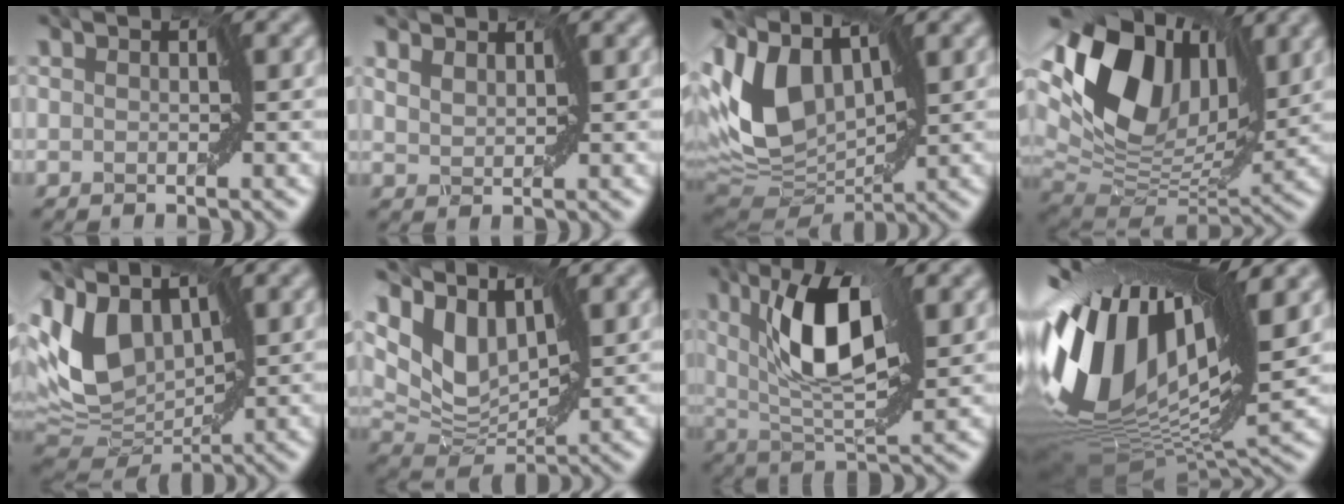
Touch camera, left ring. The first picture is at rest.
{"total": 2.1, "force": [1.9, 0.8, 0.3], "torque": [-0.019, -0.001, 0.026]}
{"total": 9.9, "force": [3.6, 6.0, 7.1], "torque": [-0.162, 0.007, 0.062]}
{"total": 13.3, "force": [4.5, 8.4, 9.2], "torque": [-0.178, 0.011, 0.076]}
{"total": 8.9, "force": [3.3, 5.7, 6.0], "torque": [-0.151, 0.001, 0.062]}
{"total": 6.0, "force": [4.0, 3.1, 3.2], "torque": [-0.079, -0.005, 0.077]}
{"total": 8.3, "force": [2.5, 2.8, 7.4], "torque": [-0.132, -0.001, 0.040]}
{"total": 17.7, "force": [4.1, 7.7, 15.5], "torque": [-0.310, 0.011, 0.048]}